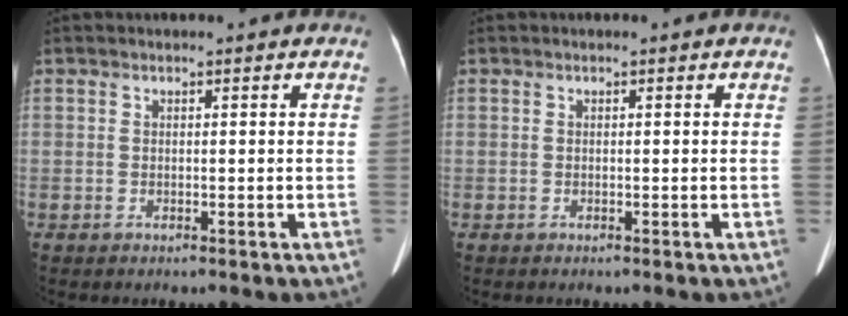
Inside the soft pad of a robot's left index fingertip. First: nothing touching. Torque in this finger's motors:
{"motor_torque": [0.00, 0.00, 0.00, 0.00]}